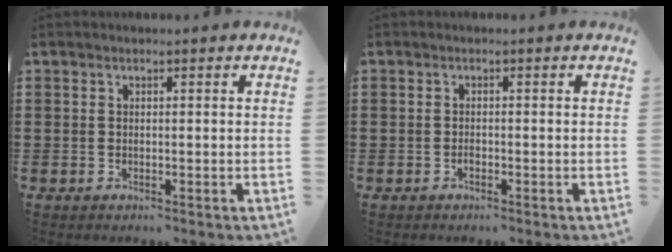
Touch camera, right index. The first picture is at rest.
{"total": 0.8, "force": [-0.6, 0.2, 0.5], "torque": [-0.013, -0.006, -0.010]}